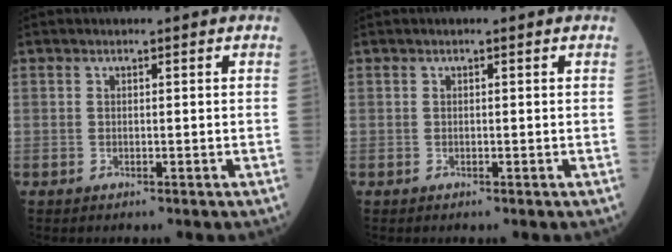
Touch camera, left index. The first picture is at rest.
{"total": 0.0}